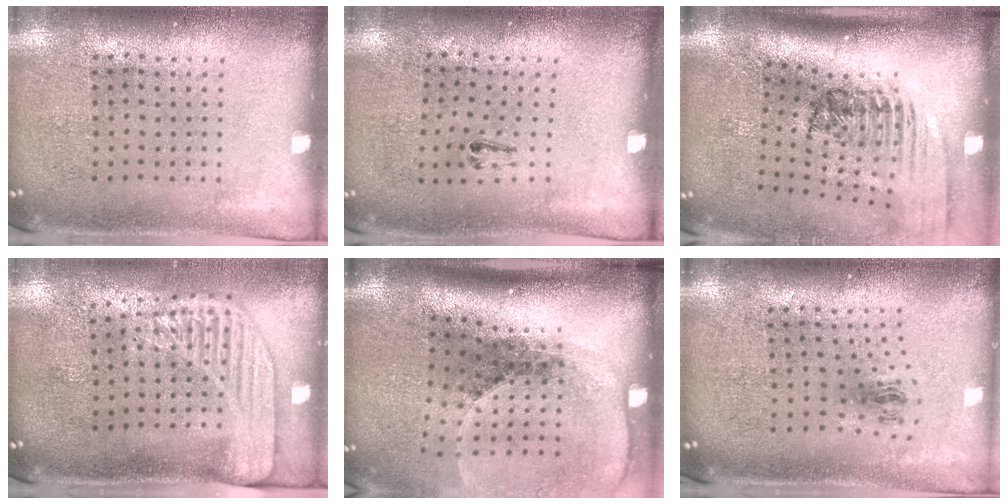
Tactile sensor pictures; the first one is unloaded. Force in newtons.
{"total": 0.6, "press": 0.2, "slide": 0.5}
{"total": 2.5, "press": 1.7, "slide": 1.8}
{"total": 2.2, "press": 1.7, "slide": 1.3}
{"total": 2.7, "press": 1.9, "slide": 1.9}
{"total": 0.9, "press": 0.4, "slide": 0.9}